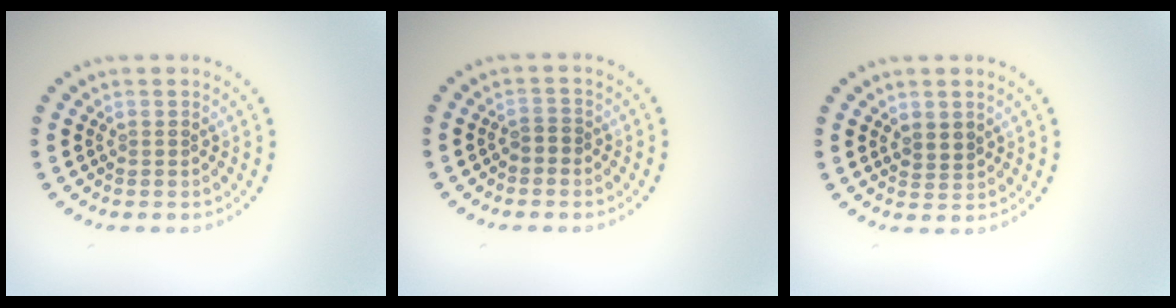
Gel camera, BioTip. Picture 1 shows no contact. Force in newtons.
{"total": 1.1, "press": 1.0, "slide": 0.3}
{"total": 1.6, "press": 1.3, "slide": 0.9}